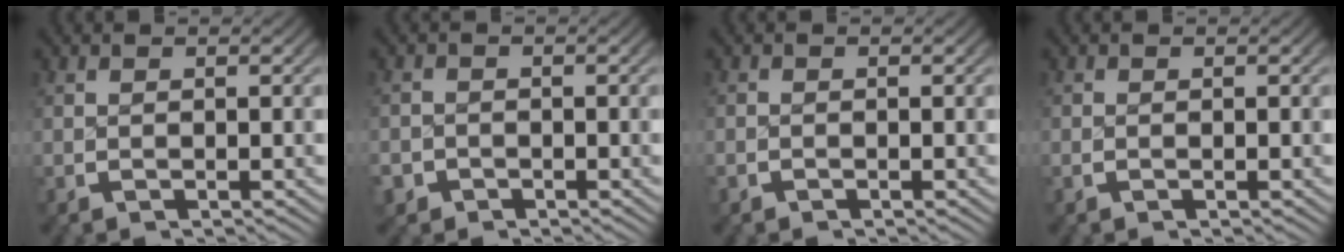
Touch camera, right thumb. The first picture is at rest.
{"total": 2.8, "force": [-1.9, 2.1, 0.1], "torque": [-0.009, -0.017, -0.032]}
{"total": 0.8, "force": [-0.6, 0.6, -0.1], "torque": [-0.001, -0.007, -0.012]}
{"total": 0.0}